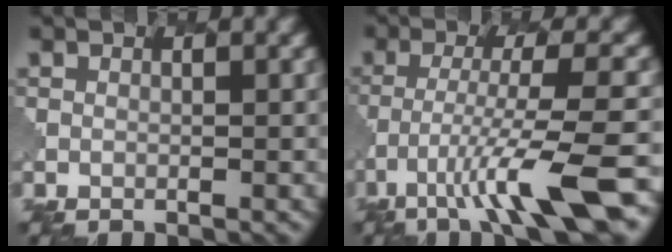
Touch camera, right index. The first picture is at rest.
{"total": 9.3, "force": [-5.3, 1.3, 7.5], "torque": [-0.124, 0.001, -0.089]}